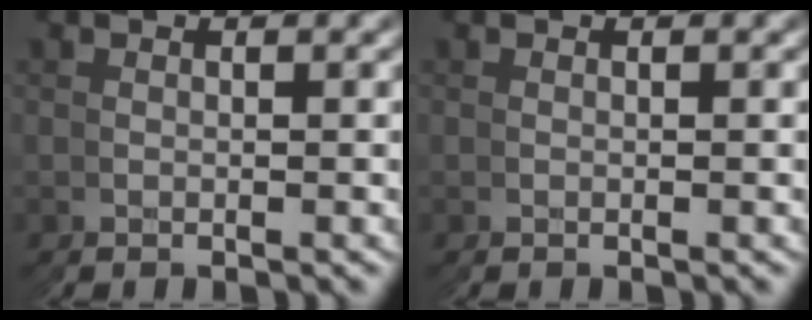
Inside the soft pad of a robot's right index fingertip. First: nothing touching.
{"total": 0.0}